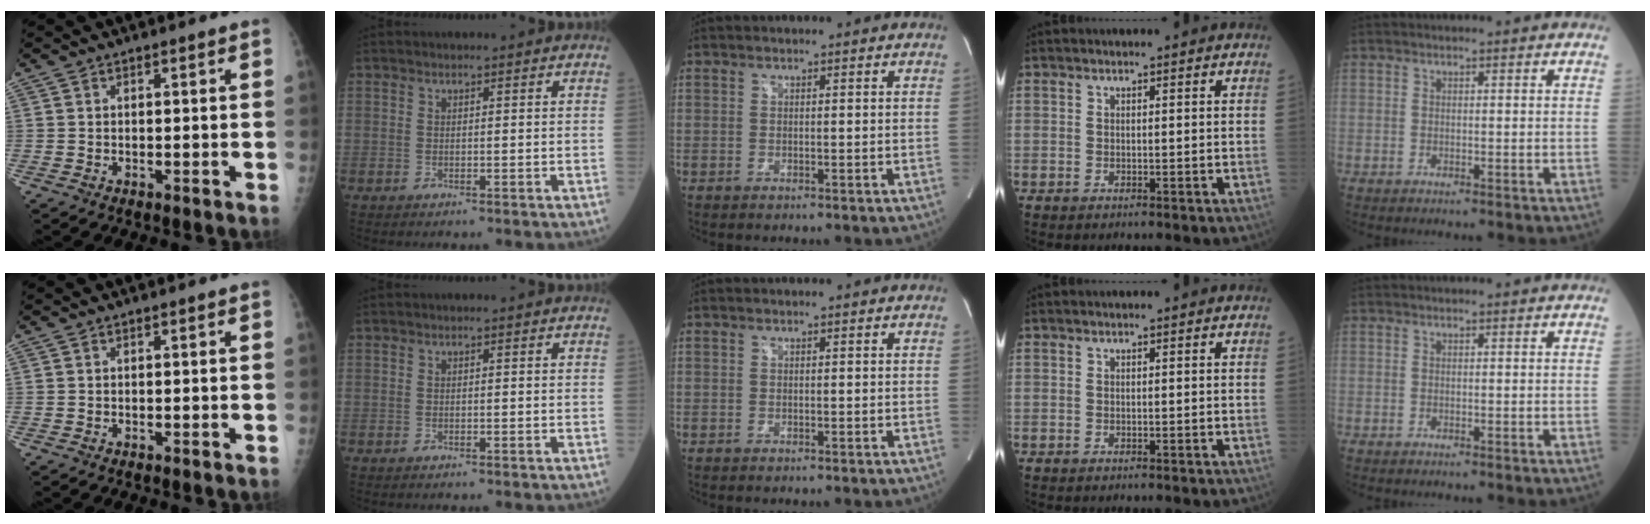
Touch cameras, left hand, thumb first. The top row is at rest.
{}